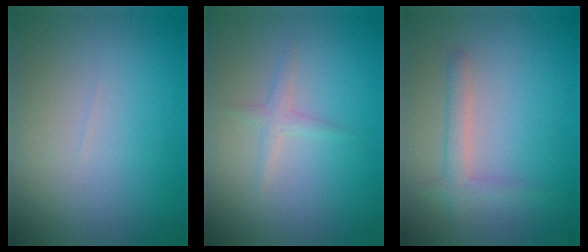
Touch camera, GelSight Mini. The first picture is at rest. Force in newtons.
{"total": 1.2, "press": 1.2, "slide": 0.0}
{"total": 1.8, "press": 1.8, "slide": 0.2}